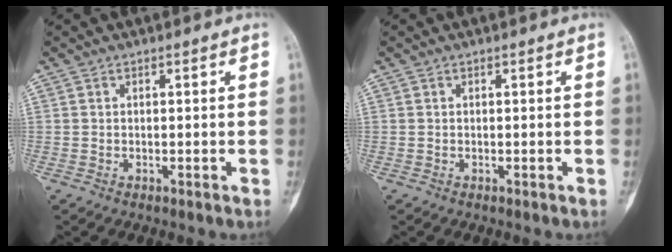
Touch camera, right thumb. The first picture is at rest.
{"total": 0.0}